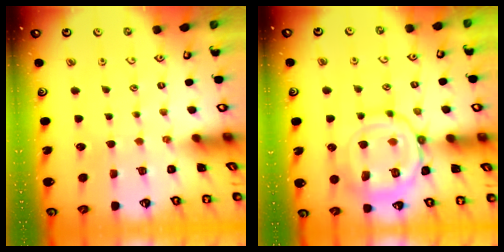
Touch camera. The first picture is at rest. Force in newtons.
{"total": 14.4, "press": 14.4, "slide": 1.1}